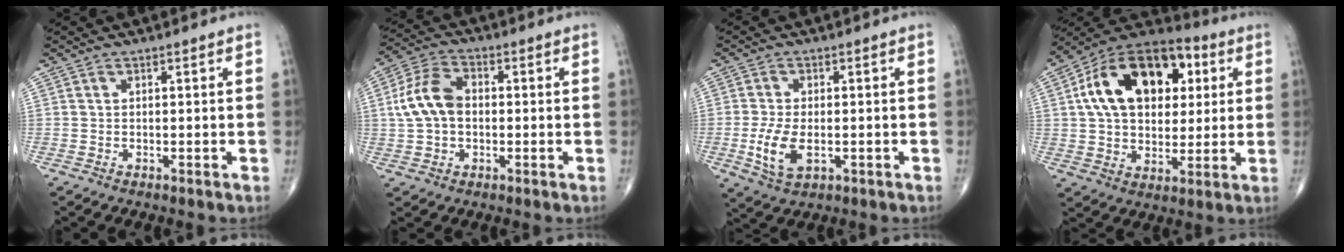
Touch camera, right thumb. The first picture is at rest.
{"total": 9.4, "force": [0.3, 6.3, 7.0], "torque": [-0.137, 0.025, -0.001]}
{"total": 7.2, "force": [-1.5, 3.8, 5.9], "torque": [-0.124, -0.006, -0.023]}
{"total": 21.7, "force": [5.5, 13.9, 15.7], "torque": [-0.227, 0.012, 0.083]}